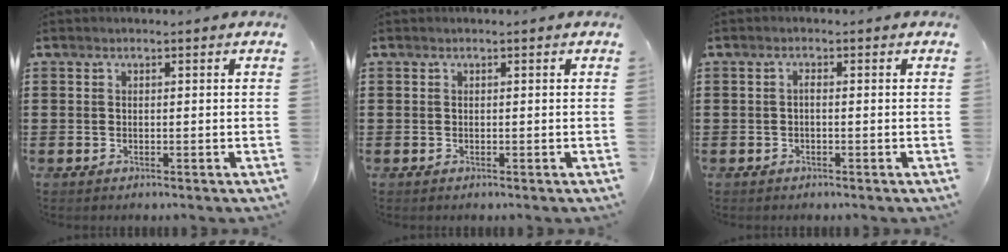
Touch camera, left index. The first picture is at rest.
{"total": 0.0}
{"total": 0.7, "force": [-0.3, 0.1, 0.7], "torque": [-0.014, -0.004, -0.004]}